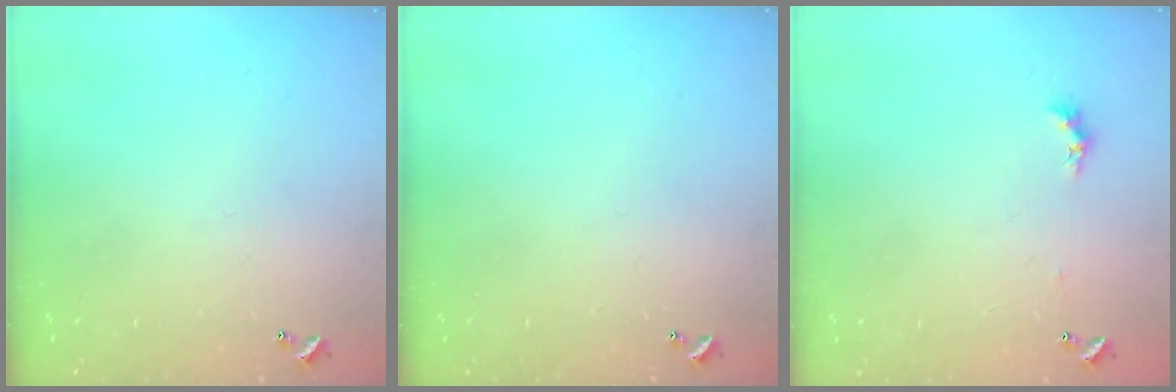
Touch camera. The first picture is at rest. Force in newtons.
{"total": 0.0}
{"total": 0.6, "press": 0.4, "slide": 0.5}